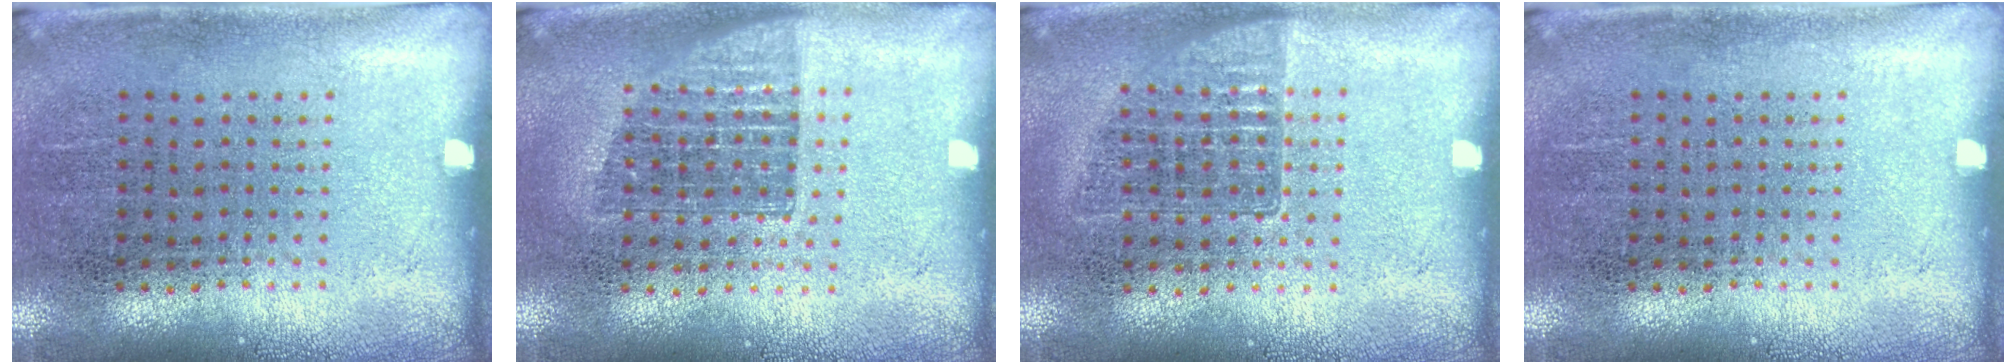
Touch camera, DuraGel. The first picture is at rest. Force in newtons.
{"total": 1.4, "press": 1.1, "slide": 0.8}
{"total": 1.0, "press": 0.9, "slide": 0.4}
{"total": 0.0}